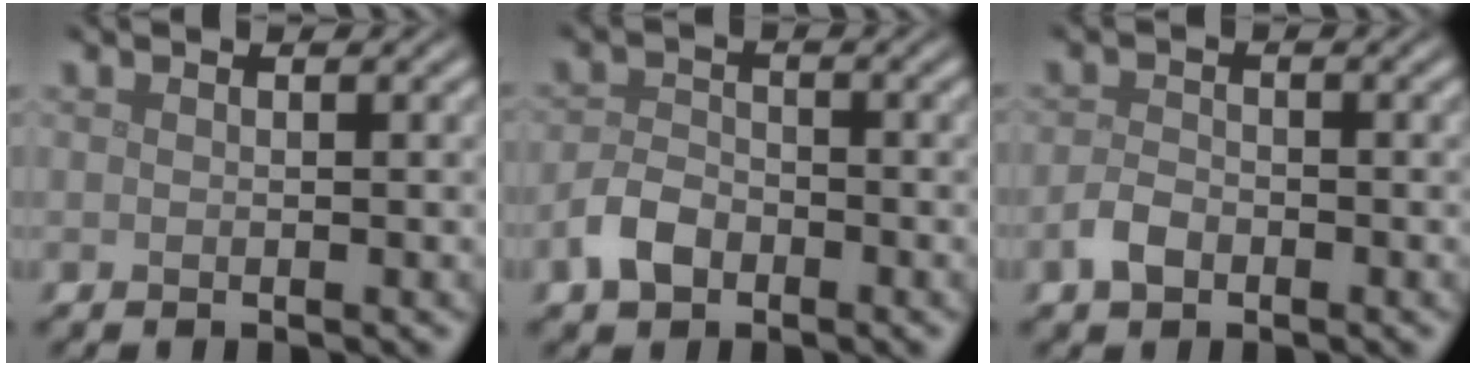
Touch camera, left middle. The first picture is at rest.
{"total": 2.9, "force": [-1.7, 1.8, 1.5], "torque": [-0.027, 0.005, -0.040]}
{"total": 2.0, "force": [-1.1, 1.2, 1.1], "torque": [-0.022, 0.002, -0.025]}